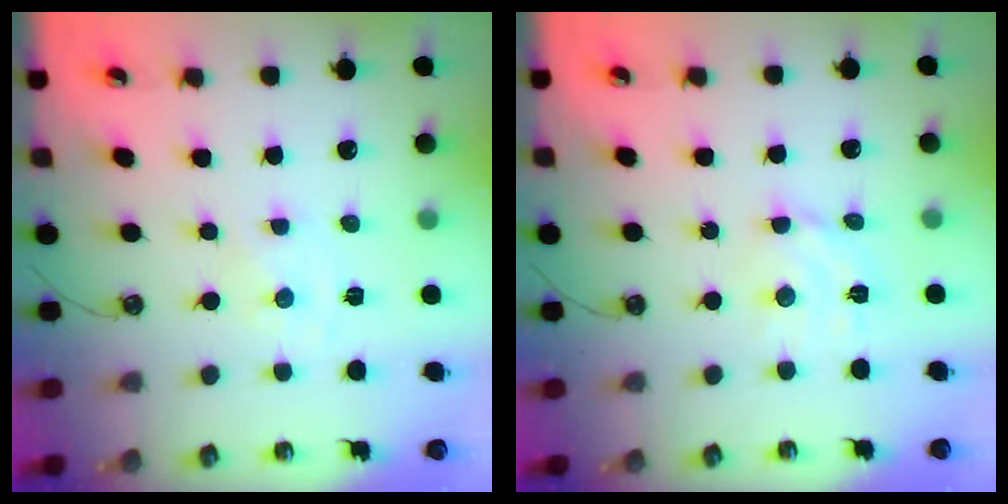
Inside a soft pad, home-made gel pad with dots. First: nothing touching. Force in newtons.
{"total": 7.2, "press": 7.1, "slide": 0.5}